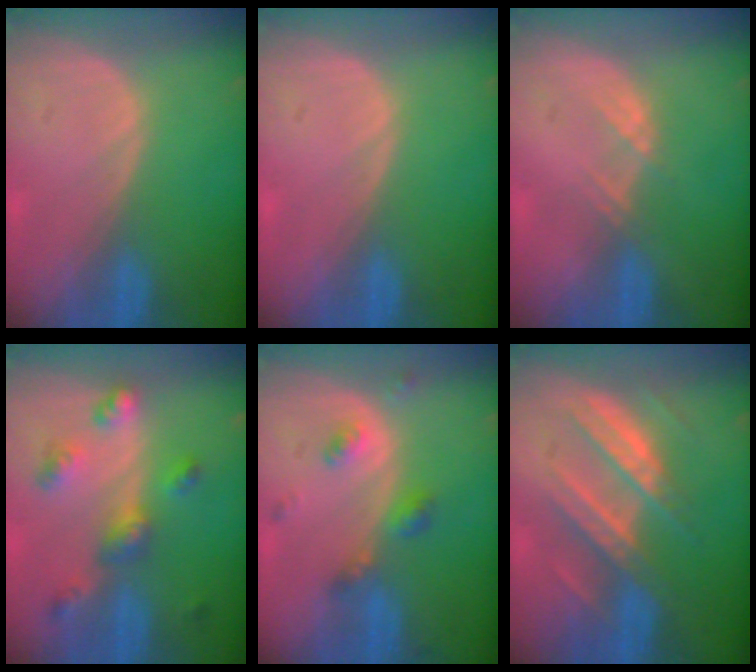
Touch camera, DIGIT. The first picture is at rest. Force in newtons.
{"total": 0.0}
{"total": 1.9, "press": 1.8, "slide": 0.8}
{"total": 6.7, "press": 5.8, "slide": 3.3}
{"total": 4.8, "press": 4.3, "slide": 2.1}
{"total": 7.8, "press": 7.8, "slide": 0.3}